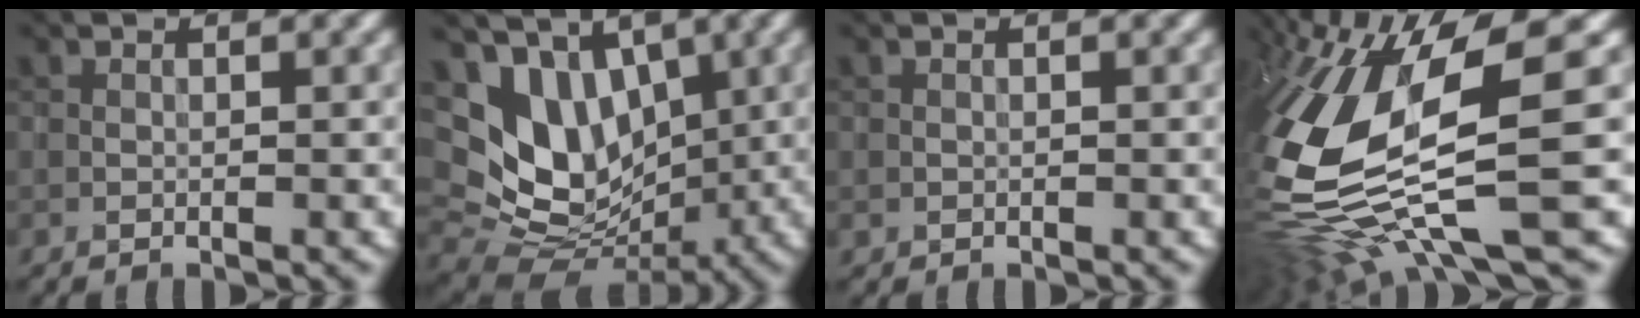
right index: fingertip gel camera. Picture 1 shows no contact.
{"total": 8.3, "force": [2.1, 6.2, 5.1], "torque": [-0.086, -0.011, 0.043]}
{"total": 0.0}
{"total": 13.9, "force": [-0.6, 4.4, 13.2], "torque": [-0.289, -0.022, 0.012]}